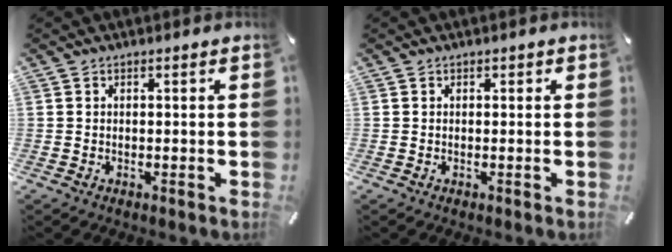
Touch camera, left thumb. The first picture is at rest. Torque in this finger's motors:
{"motor_torque": [-0.32, -0.40, -0.06, 0.10, 0.01]}